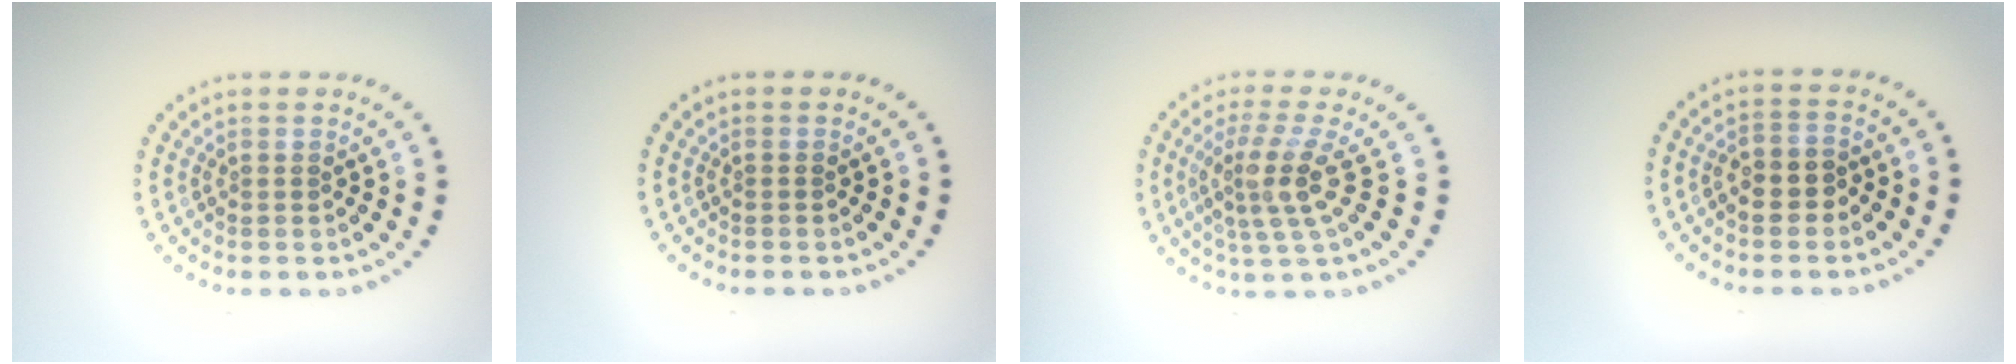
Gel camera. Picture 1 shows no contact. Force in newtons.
{"total": 0.0}
{"total": 4.0, "press": 2.9, "slide": 2.8}
{"total": 2.6, "press": 2.5, "slide": 0.7}